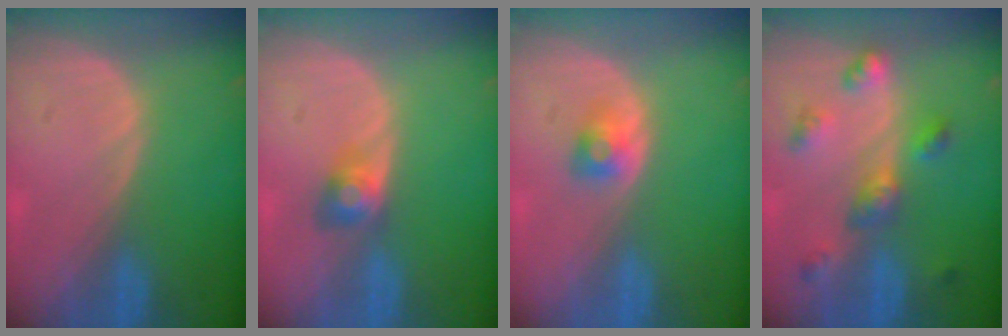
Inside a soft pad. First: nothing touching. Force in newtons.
{"total": 2.9, "press": 2.8, "slide": 0.1}
{"total": 2.4, "press": 2.3, "slide": 0.8}
{"total": 6.4, "press": 5.7, "slide": 2.8}